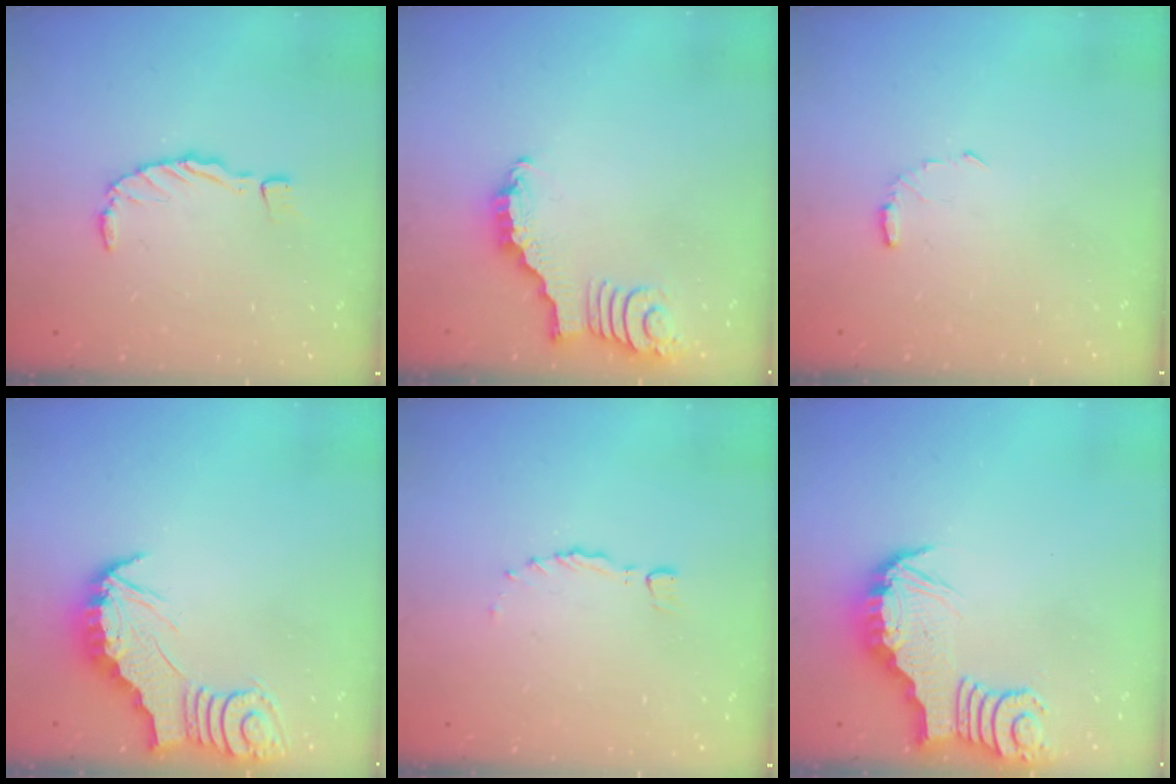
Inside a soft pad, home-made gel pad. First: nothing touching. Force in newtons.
{"total": 2.8, "press": 2.8, "slide": 0.4}
{"total": 3.7, "press": 3.7, "slide": 0.3}
{"total": 2.8, "press": 2.8, "slide": 0.2}
{"total": 0.0}
{"total": 3.4, "press": 3.4, "slide": 0.1}